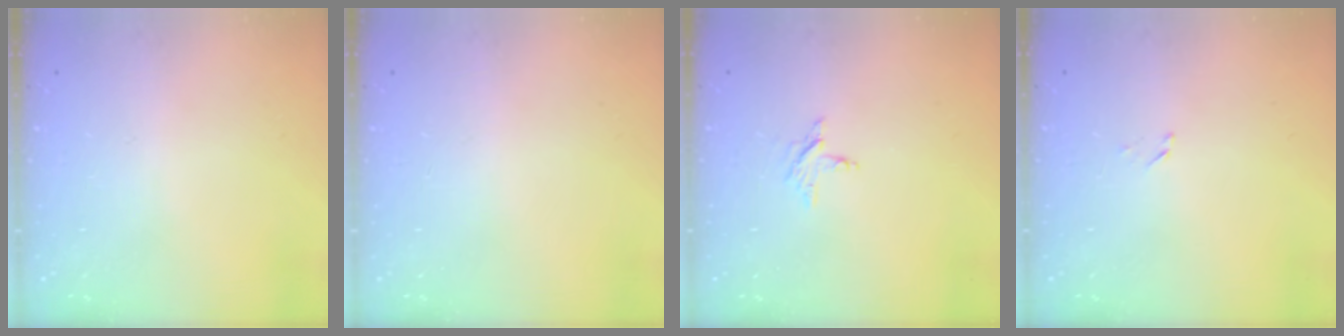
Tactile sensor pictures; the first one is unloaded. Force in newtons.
{"total": 0.0}
{"total": 3.0, "press": 3.0, "slide": 0.3}
{"total": 1.4, "press": 1.4, "slide": 0.2}